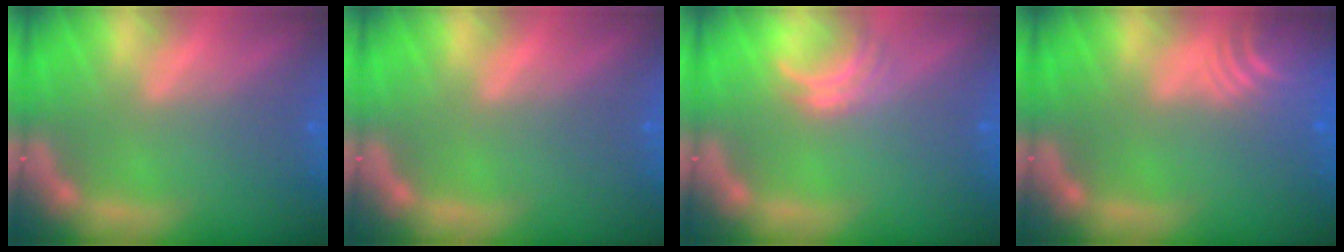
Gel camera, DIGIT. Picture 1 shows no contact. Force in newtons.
{"total": 0.0}
{"total": 2.5}
{"total": 7.0}